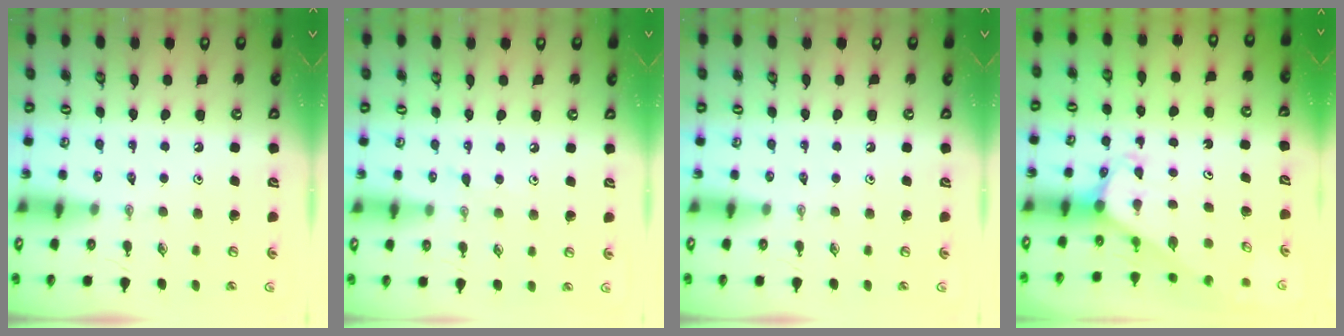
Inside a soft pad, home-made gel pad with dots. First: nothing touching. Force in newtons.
{"total": 5.2, "press": 5.2, "slide": 0.6}
{"total": 0.0}
{"total": 2.0, "press": 2.0, "slide": 0.1}